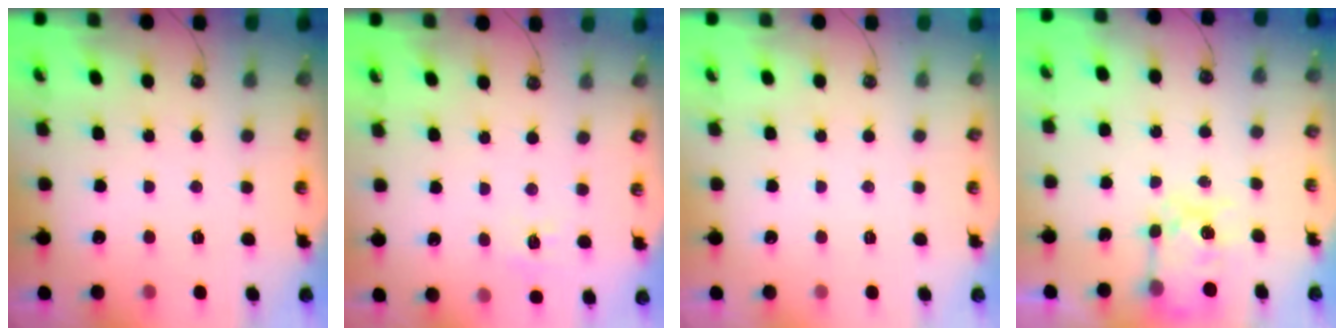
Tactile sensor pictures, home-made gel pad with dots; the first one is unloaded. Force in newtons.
{"total": 7.4, "press": 7.4, "slide": 0.6}
{"total": 0.0}
{"total": 7.3, "press": 7.3, "slide": 1.0}